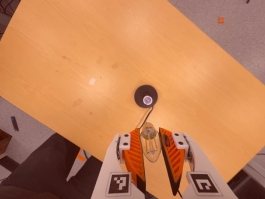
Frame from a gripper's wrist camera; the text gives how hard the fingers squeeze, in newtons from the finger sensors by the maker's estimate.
{"total": 9.7, "left": 8.9, "right": 10.6}